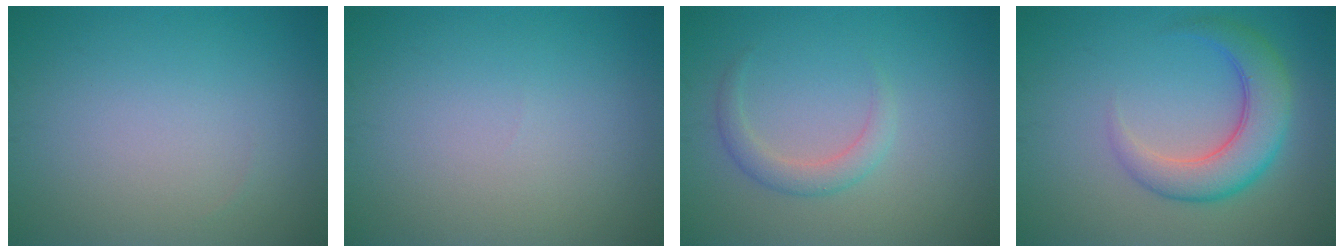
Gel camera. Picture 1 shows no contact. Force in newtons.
{"total": 0.0}
{"total": 2.1, "press": 2.0, "slide": 0.2}
{"total": 5.4, "press": 5.4, "slide": 0.1}